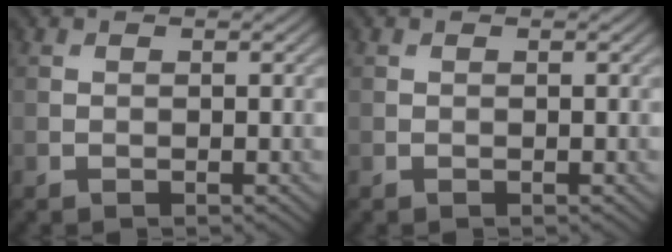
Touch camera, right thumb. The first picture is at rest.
{"total": 0.0}